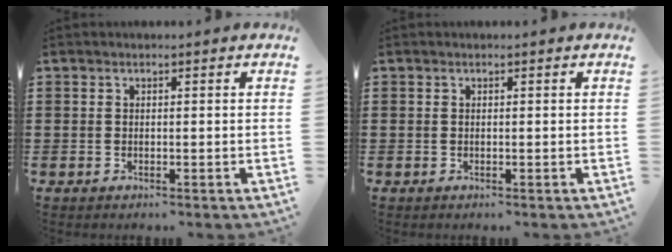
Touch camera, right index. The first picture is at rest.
{"total": 0.0}